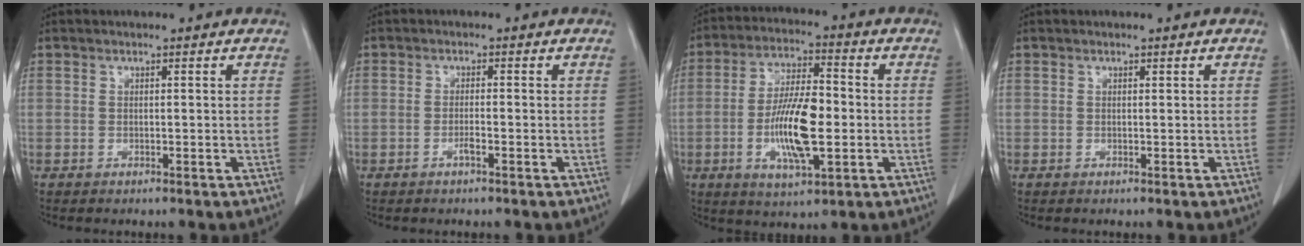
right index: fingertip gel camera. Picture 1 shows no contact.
{"total": 0.9, "force": [-0.5, 0.0, 0.8], "torque": [-0.015, 0.001, -0.010]}
{"total": 12.1, "force": [-2.0, 3.4, 11.4], "torque": [-0.219, -0.001, -0.035]}
{"total": 0.0}